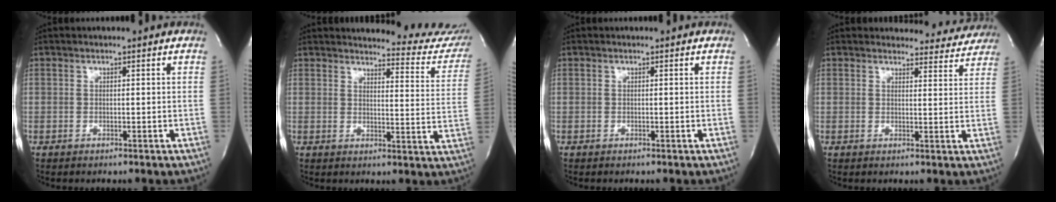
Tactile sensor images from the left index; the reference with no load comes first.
{"total": 15.9, "force": [15.5, 2.2, 2.9], "torque": [-0.012, -0.104, 0.145]}
{"total": 0.0}
{"total": 7.1, "force": [6.8, 2.0, -0.5], "torque": [0.032, -0.016, 0.056]}